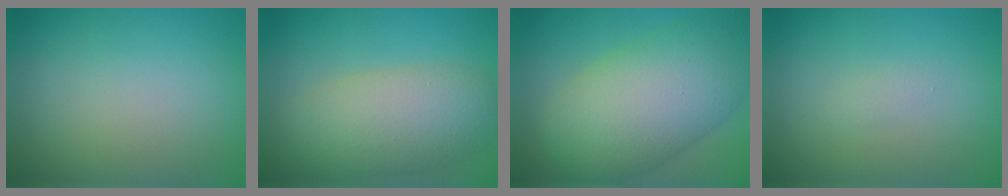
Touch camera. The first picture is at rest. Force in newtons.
{"total": 7.3, "press": 7.3, "slide": 0.5}
{"total": 11.1, "press": 11.1, "slide": 0.4}
{"total": 0.6, "press": 0.6, "slide": 0.0}